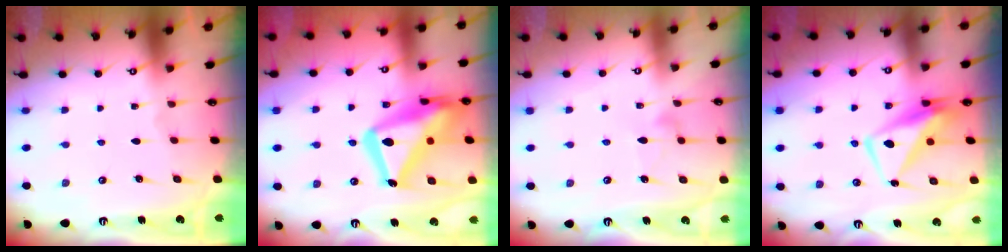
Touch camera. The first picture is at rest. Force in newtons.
{"total": 21.2, "press": 21.1, "slide": 2.1}
{"total": 7.7, "press": 7.7, "slide": 0.4}
{"total": 8.9, "press": 8.8, "slide": 1.6}